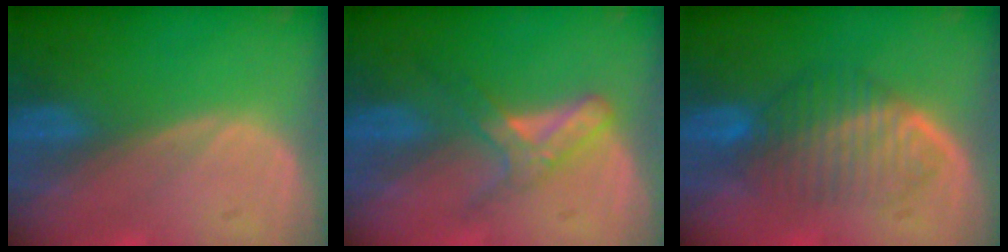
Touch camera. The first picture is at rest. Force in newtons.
{"total": 5.6, "press": 4.9, "slide": 2.8}
{"total": 6.7, "press": 6.4, "slide": 1.8}